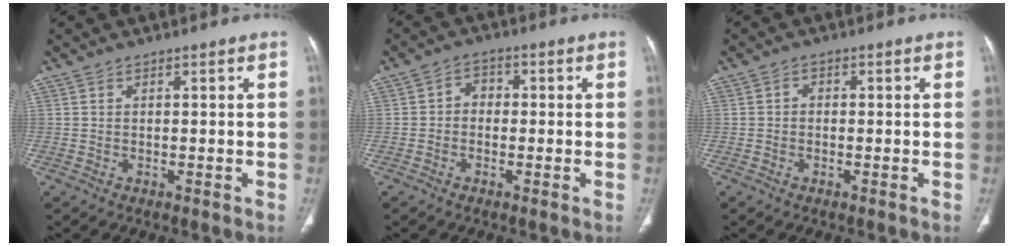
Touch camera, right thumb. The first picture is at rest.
{"total": 3.3, "force": [-0.3, 2.7, 1.8], "torque": [-0.008, 0.016, -0.015]}
{"total": 1.3, "force": [-0.1, 1.1, 0.7], "torque": [-0.003, 0.005, -0.007]}